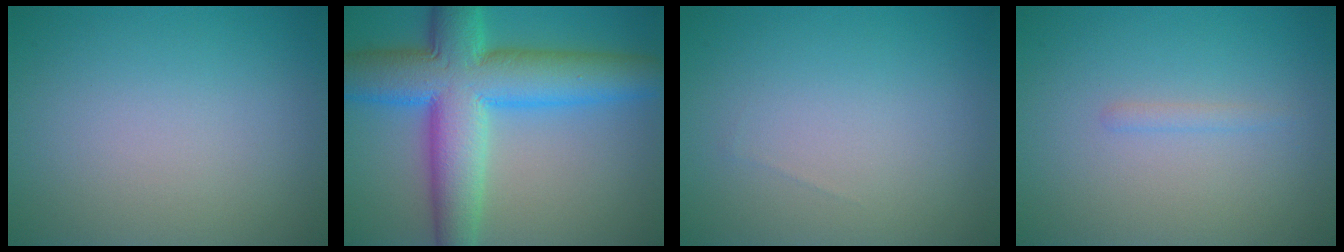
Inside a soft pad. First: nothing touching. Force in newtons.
{"total": 11.5, "press": 11.5, "slide": 0.4}
{"total": 0.0}
{"total": 0.7, "press": 0.7, "slide": 0.1}